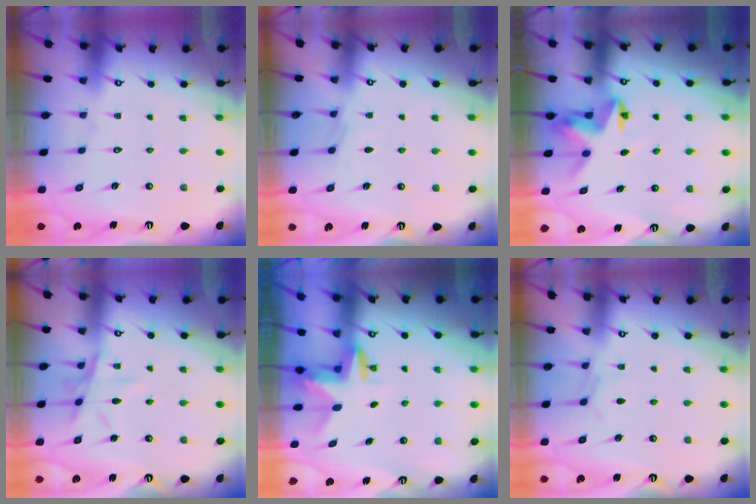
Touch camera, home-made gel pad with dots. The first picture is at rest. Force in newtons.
{"total": 4.8, "press": 4.7, "slide": 0.5}
{"total": 5.9, "press": 5.8, "slide": 0.4}
{"total": 10.4, "press": 10.3, "slide": 0.7}
{"total": 3.0, "press": 3.0, "slide": 0.2}
{"total": 3.6, "press": 3.6, "slide": 0.4}